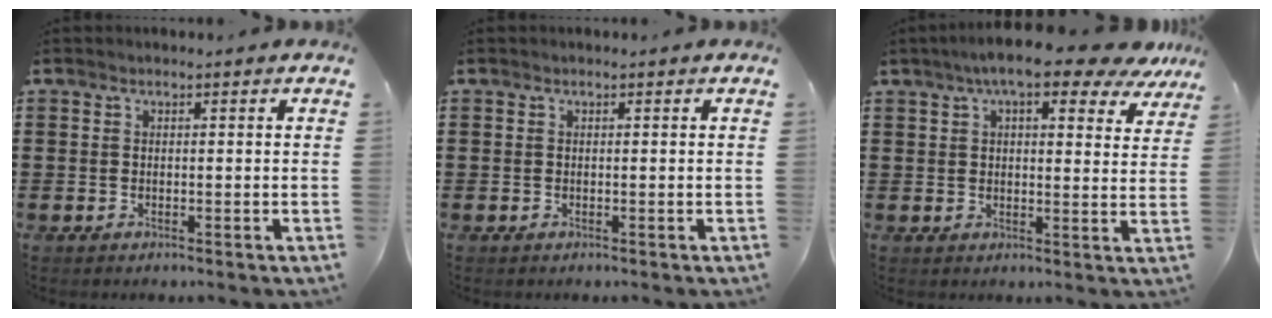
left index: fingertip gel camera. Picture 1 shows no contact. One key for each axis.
{"total": 0.0}
{"total": 8.7, "fx": 6.5, "fy": 2.1, "fz": 5.4, "tx": -0.098, "ty": -0.015, "tz": 0.112}